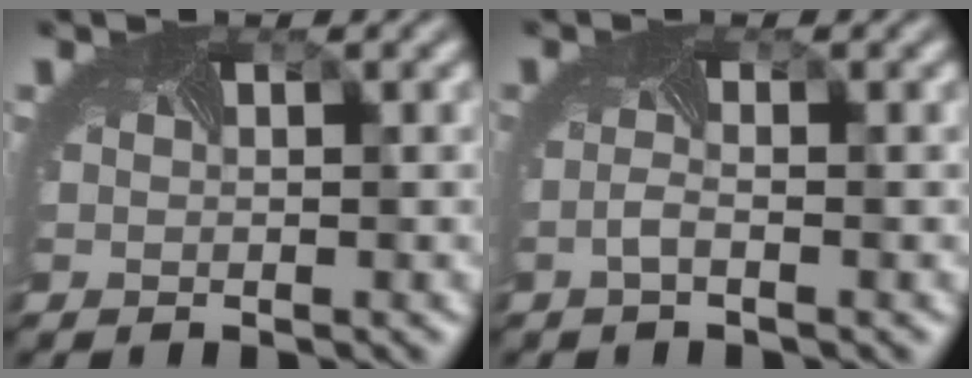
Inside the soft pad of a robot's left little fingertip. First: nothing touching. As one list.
[{"total": 0.9, "force": [-0.7, -0.1, 0.5], "torque": [-0.018, -0.003, -0.018]}]